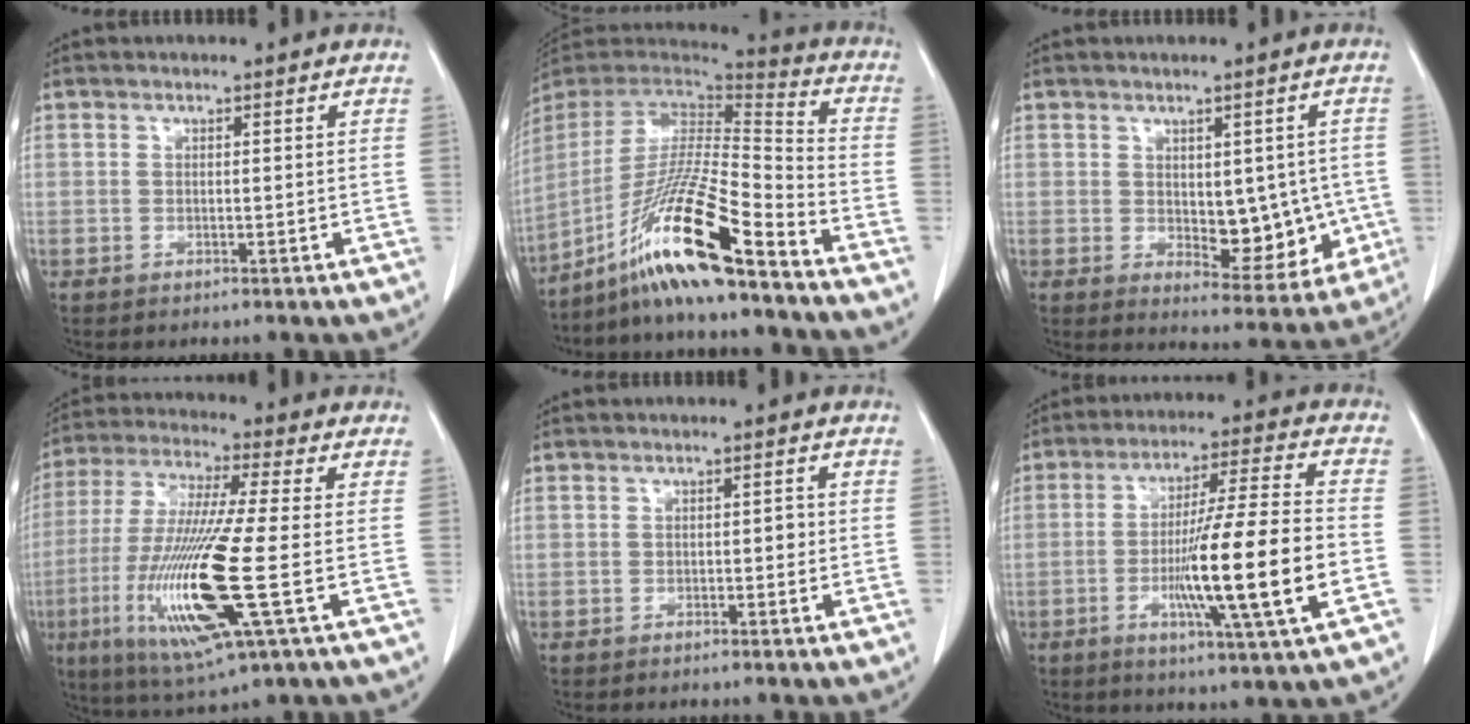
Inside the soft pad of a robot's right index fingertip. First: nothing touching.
{"total": 19.3, "force": [-13.2, 0.5, 14.0], "torque": [-0.296, -0.020, -0.248]}
{"total": 9.4, "force": [-0.6, 4.9, 8.0], "torque": [-0.084, 0.000, 0.009]}
{"total": 18.0, "force": [-4.6, 0.9, 17.4], "torque": [-0.367, -0.031, -0.086]}
{"total": 1.2, "force": [-0.2, 0.6, 1.0], "torque": [-0.009, 0.006, -0.004]}
{"total": 16.6, "force": [-3.8, -0.3, 16.1], "torque": [-0.276, -0.013, -0.068]}